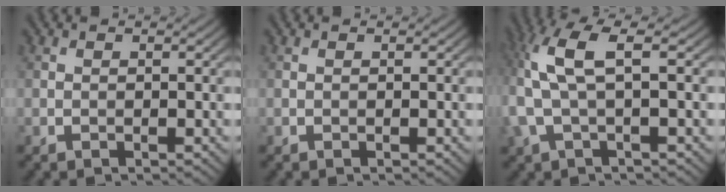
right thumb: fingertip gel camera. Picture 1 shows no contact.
{"total": 0.0}
{"total": 7.6, "force": [1.7, 2.3, 7.1], "torque": [-0.169, 0.016, 0.029]}